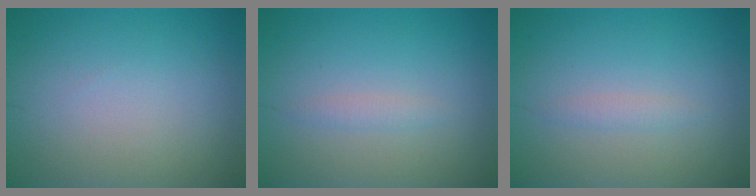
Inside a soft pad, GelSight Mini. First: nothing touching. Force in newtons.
{"total": 1.0, "press": 1.0, "slide": 0.1}
{"total": 1.0, "press": 1.0, "slide": 0.1}